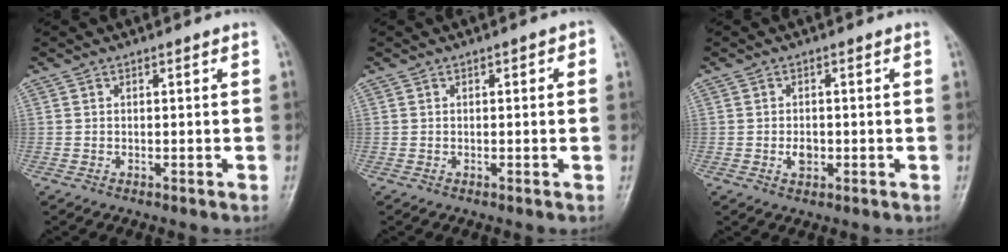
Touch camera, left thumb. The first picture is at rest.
{"total": 2.0, "force": [0.5, 1.1, 1.6], "torque": [-0.009, 0.004, 0.001]}
{"total": 2.6, "force": [-0.5, 1.9, 1.7], "torque": [-0.020, 0.001, -0.009]}